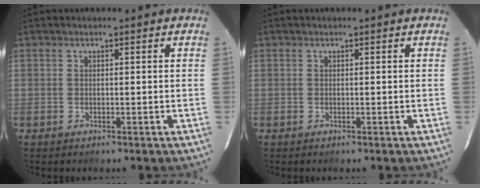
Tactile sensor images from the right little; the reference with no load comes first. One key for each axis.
{"total": 0.0}